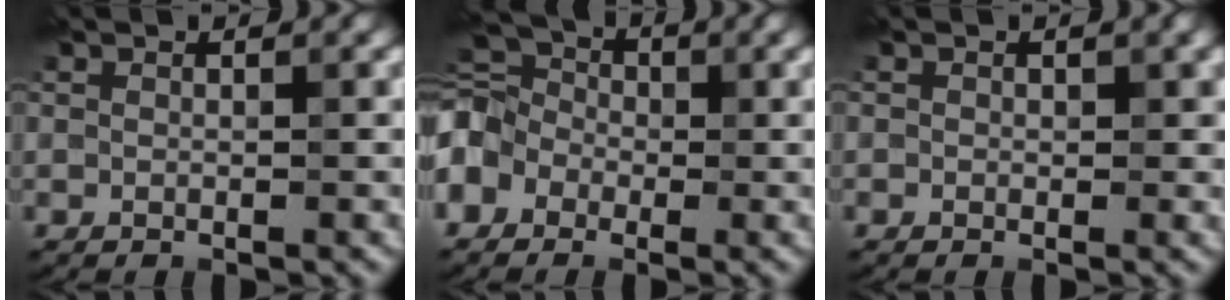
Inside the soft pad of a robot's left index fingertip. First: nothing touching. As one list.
[{"total": 7.0, "force": [-1.7, 5.4, 4.2], "torque": [-0.096, 0.020, -0.047]}, {"total": 1.0, "force": [0.2, 0.9, 0.5], "torque": [0.000, -0.004, 0.000]}]